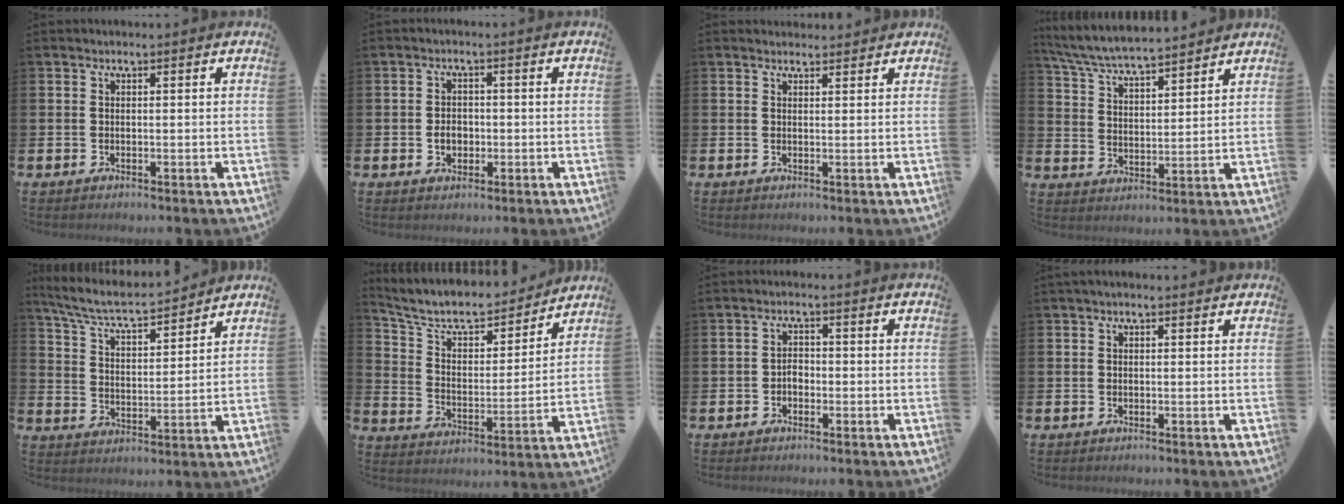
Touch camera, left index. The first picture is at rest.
{"total": 2.4, "force": [-0.5, 1.9, 1.4], "torque": [-0.005, -0.004, -0.018]}
{"total": 1.5, "force": [1.4, 0.4, 0.0], "torque": [0.009, -0.004, 0.025]}
{"total": 6.4, "force": [6.2, 0.4, 1.5], "torque": [-0.055, -0.038, 0.109]}
{"total": 6.7, "force": [6.2, 0.8, 2.3], "torque": [-0.074, -0.041, 0.105]}
{"total": 8.3, "force": [7.5, 2.6, 2.5], "torque": [-0.078, -0.058, 0.127]}
{"total": 1.9, "force": [-0.7, 1.4, 1.1], "torque": [-0.005, -0.001, -0.020]}
{"total": 0.5, "force": [0.2, 0.2, 0.4], "torque": [-0.004, 0.004, 0.001]}